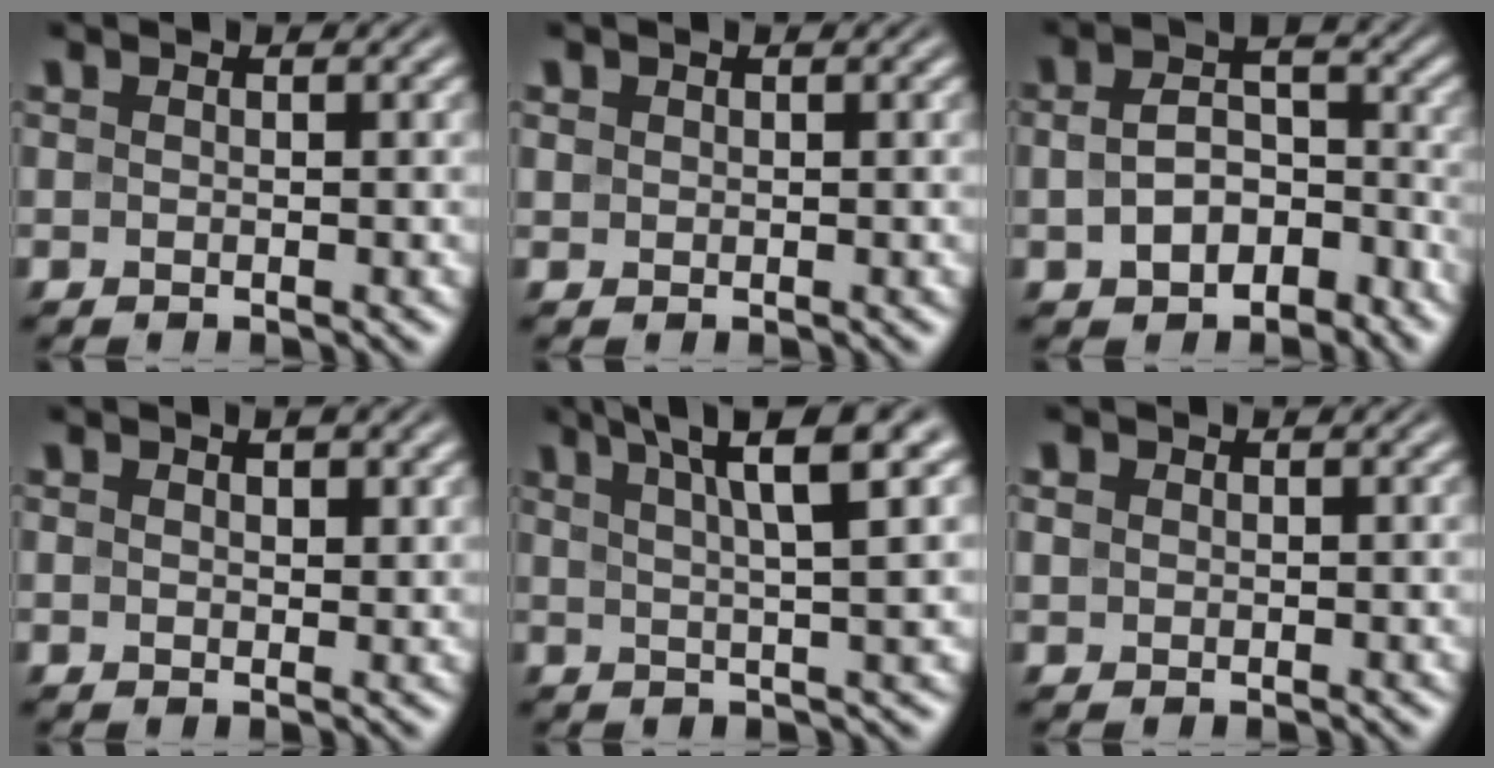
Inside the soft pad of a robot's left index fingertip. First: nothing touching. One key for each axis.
{"total": 0.6, "fx": 0.3, "fy": 0.5, "fz": 0.1, "tx": 0.000, "ty": 0.000, "tz": 0.008}
{"total": 5.5, "fx": -1.9, "fy": 3.5, "fz": 3.8, "tx": -0.066, "ty": 0.003, "tz": -0.033}
{"total": 2.0, "fx": 1.0, "fy": 1.1, "fz": 1.5, "tx": -0.023, "ty": 0.000, "tz": 0.019}
{"total": 7.4, "fx": 3.8, "fy": 1.3, "fz": 6.2, "tx": -0.077, "ty": 0.019, "tz": 0.058}
{"total": 1.0, "fx": 0.4, "fy": 0.9, "fz": 0.3, "tx": -0.006, "ty": 0.003, "tz": 0.005}